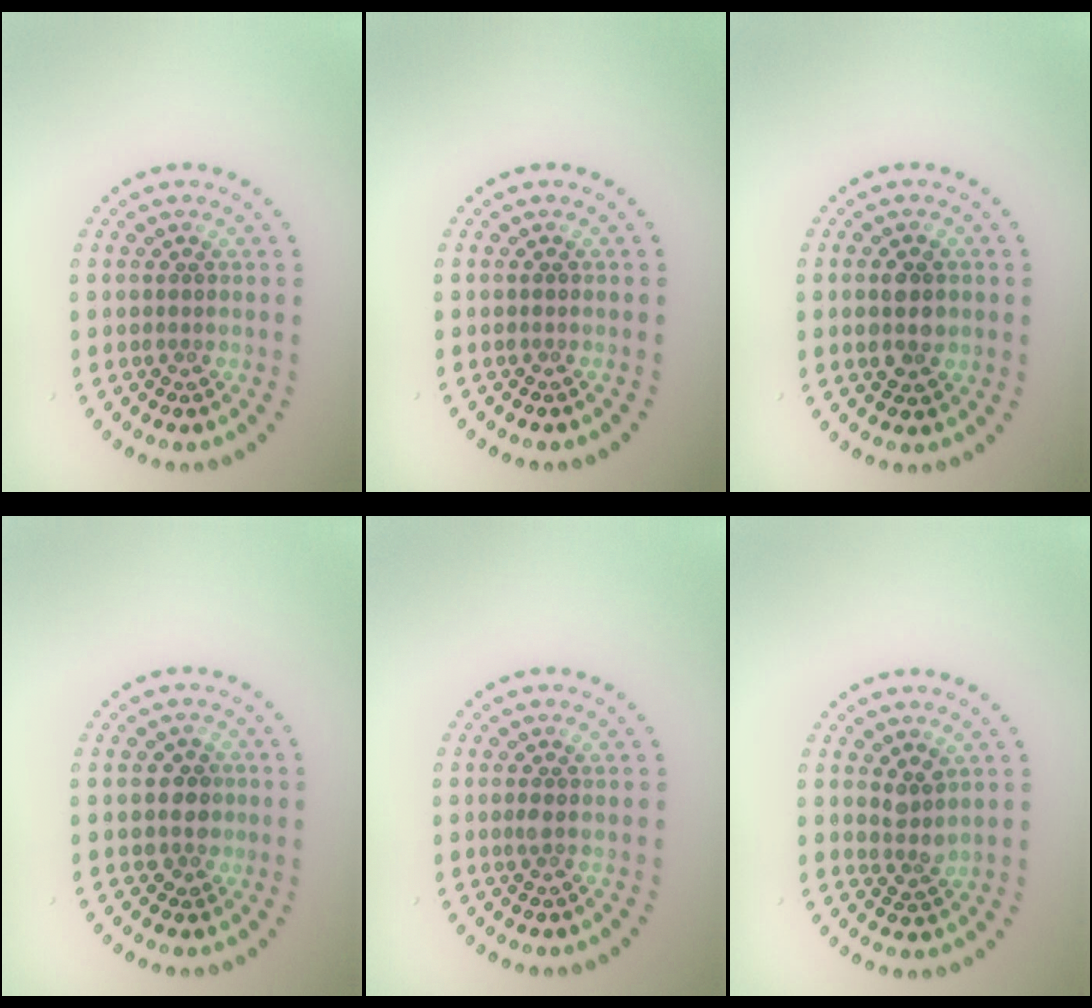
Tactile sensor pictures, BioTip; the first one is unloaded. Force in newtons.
{"total": 0.0}
{"total": 2.9, "press": 2.9, "slide": 0.1}
{"total": 2.0, "press": 1.7, "slide": 1.1}
{"total": 0.6, "press": 0.6, "slide": 0.3}
{"total": 1.8, "press": 1.3, "slide": 1.2}